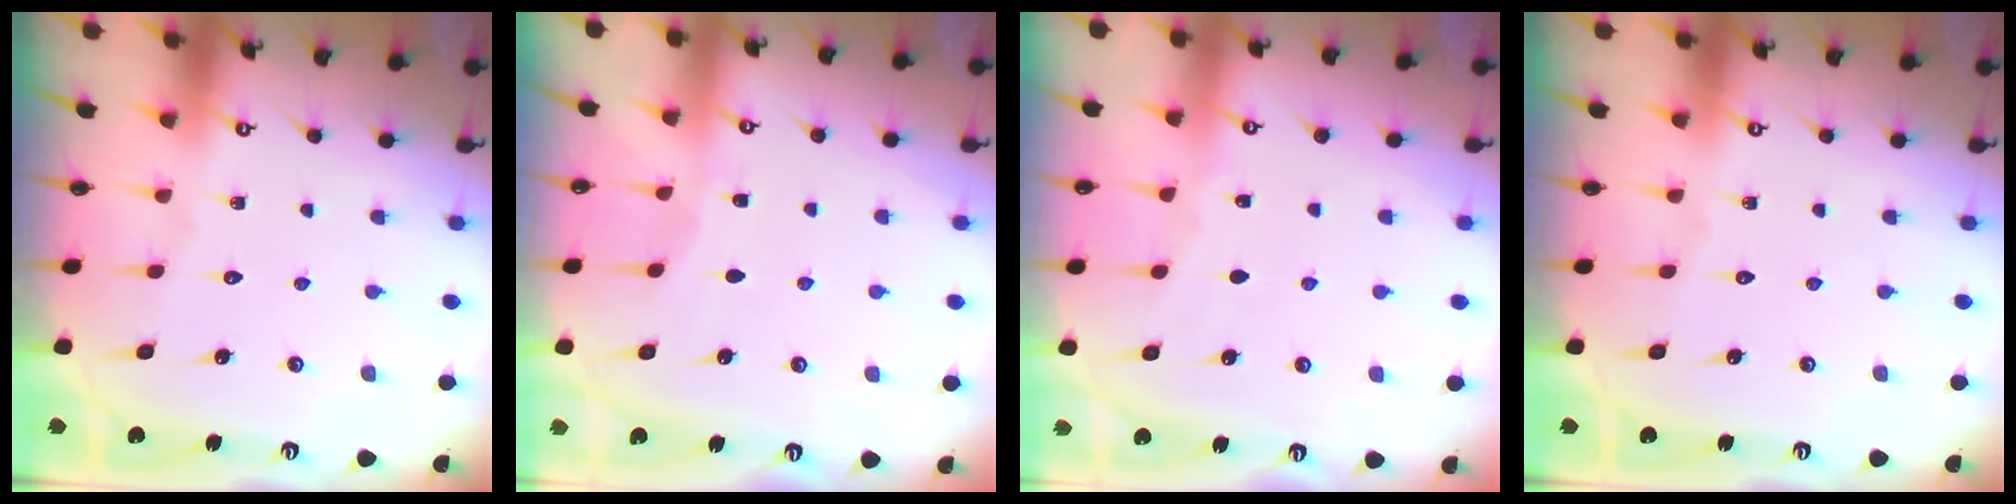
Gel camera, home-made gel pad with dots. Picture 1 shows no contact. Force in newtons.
{"total": 3.1, "press": 3.1, "slide": 0.4}
{"total": 2.7, "press": 2.7, "slide": 0.4}
{"total": 0.0}